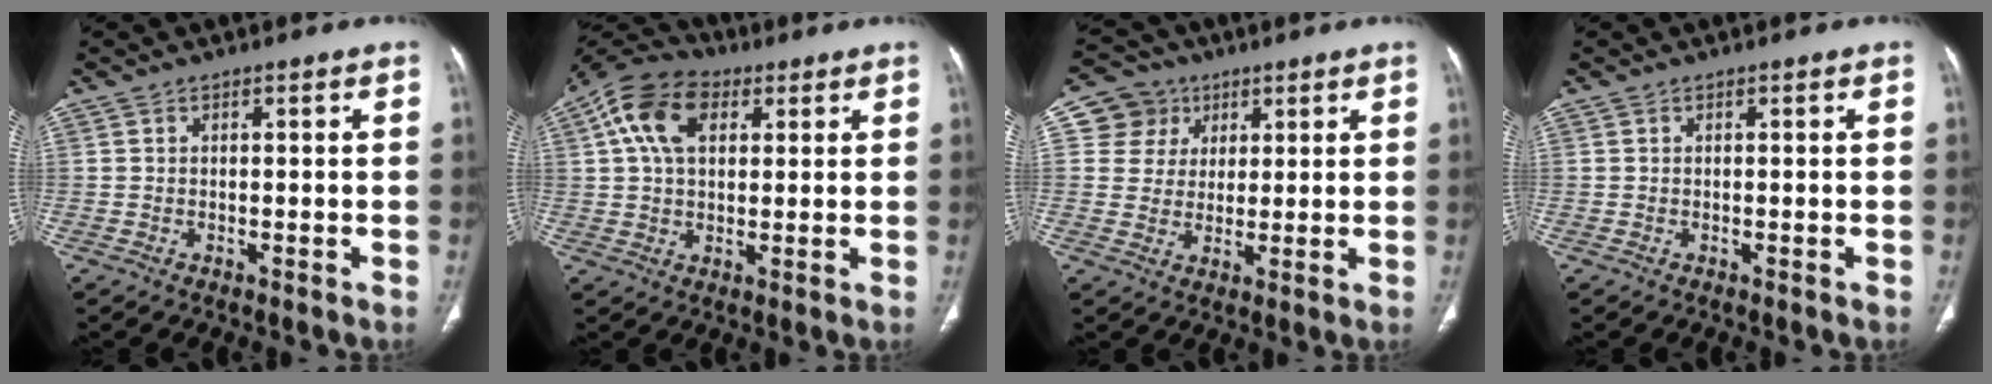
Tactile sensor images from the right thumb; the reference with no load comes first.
{"total": 12.4, "force": [4.3, 7.8, 8.7], "torque": [-0.159, 0.019, 0.069]}
{"total": 7.5, "force": [2.9, 6.9, 0.9], "torque": [0.019, -0.006, 0.049]}
{"total": 0.0}